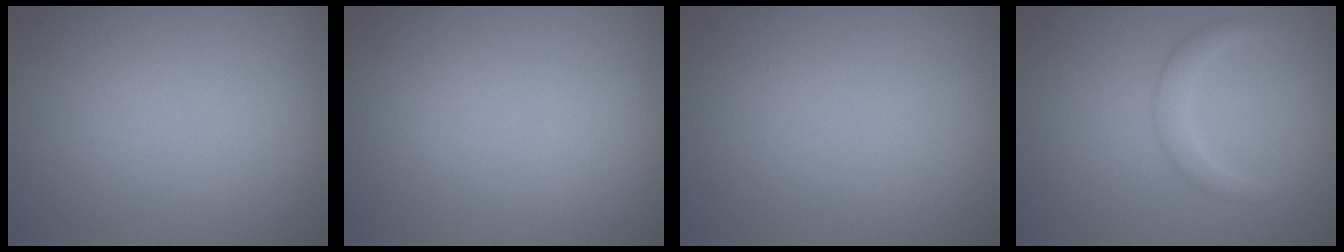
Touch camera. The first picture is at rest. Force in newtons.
{"total": 0.0}
{"total": 0.0}
{"total": 1.7, "press": 1.7, "slide": 0.1}